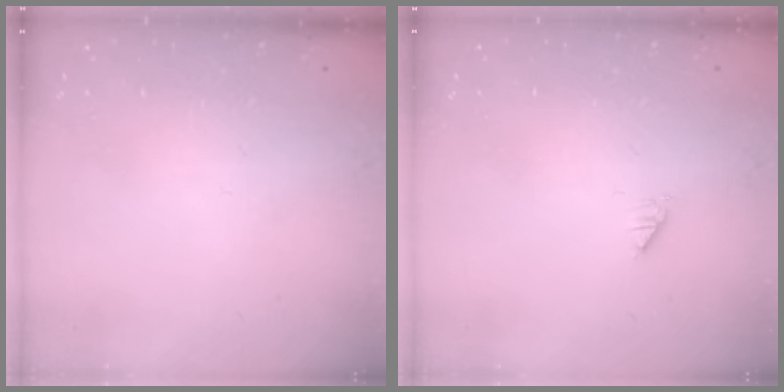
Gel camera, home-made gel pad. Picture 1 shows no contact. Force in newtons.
{"total": 0.0}